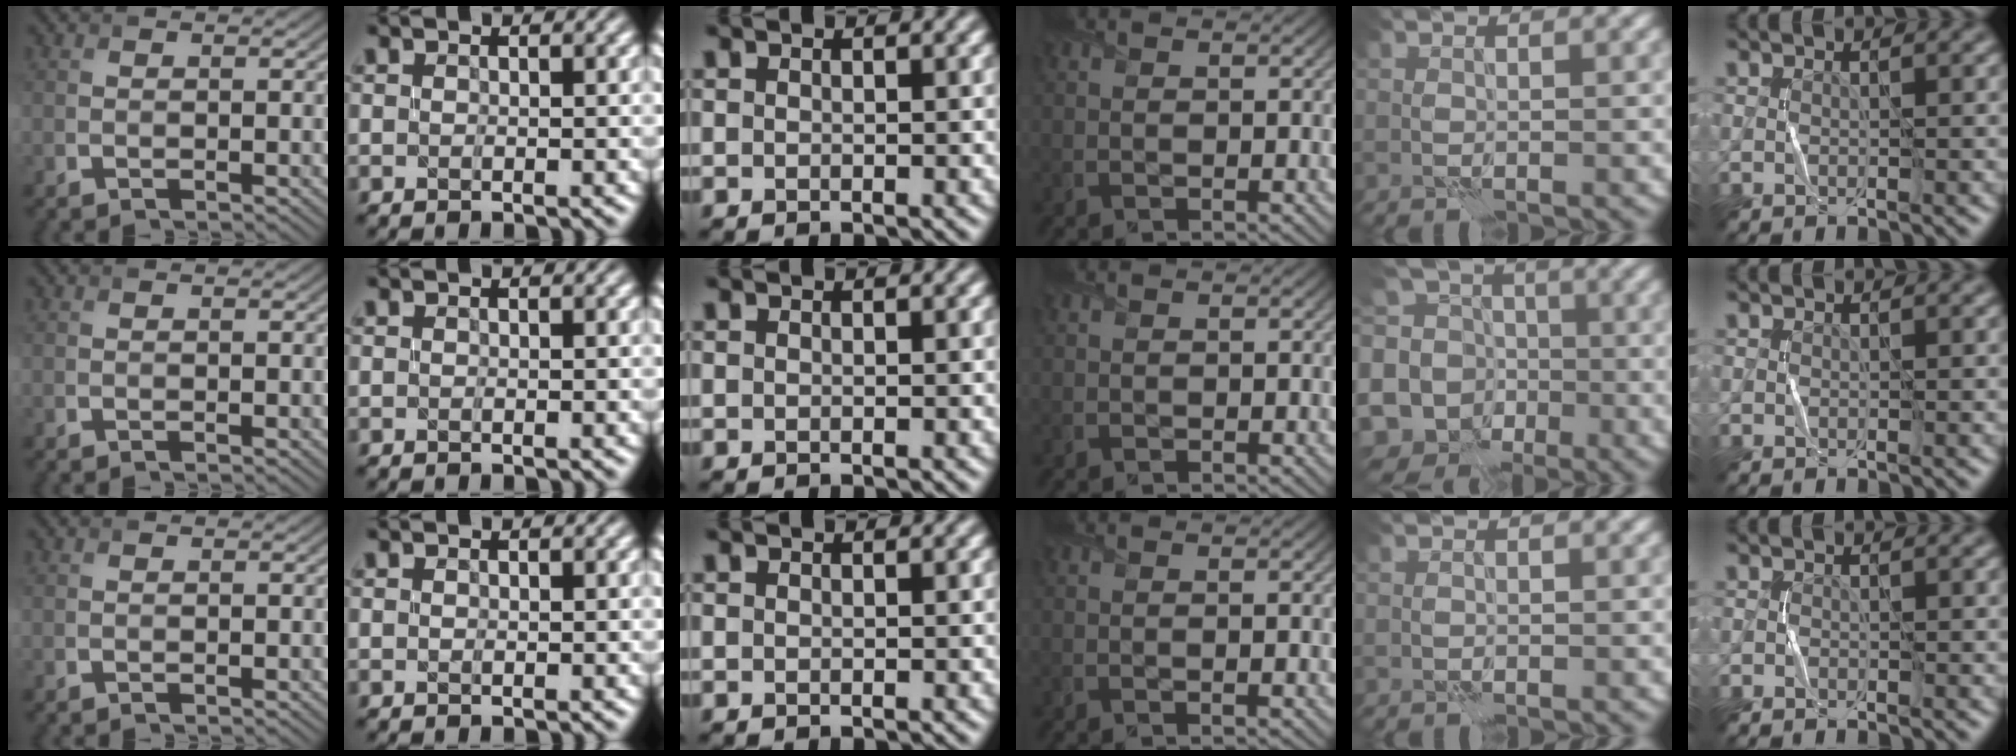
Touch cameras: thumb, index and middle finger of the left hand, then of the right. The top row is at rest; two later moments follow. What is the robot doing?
{"motion": "fold", "object": "scarf"}